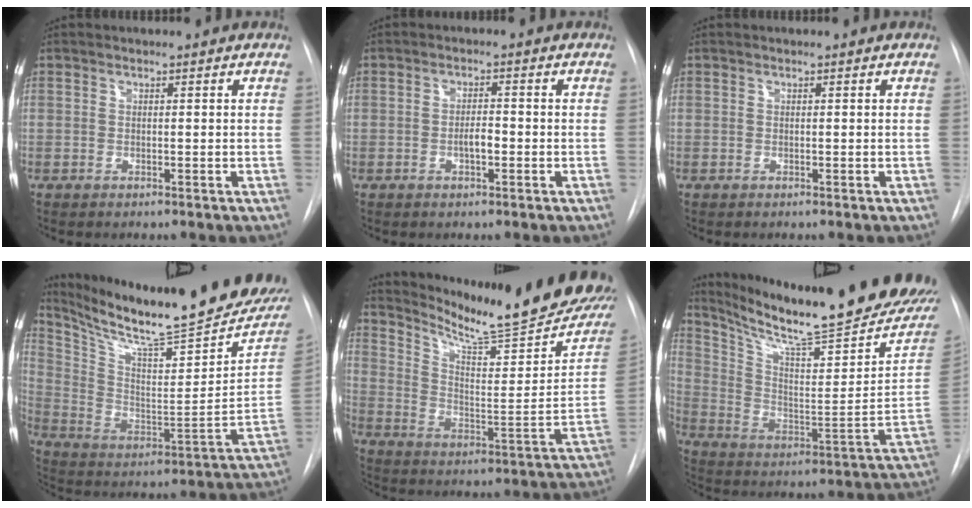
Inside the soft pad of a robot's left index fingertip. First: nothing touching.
{"total": 2.6, "force": [-1.4, 0.7, 2.0], "torque": [-0.034, -0.002, -0.023]}
{"total": 0.0}
{"total": 27.0, "force": [22.8, 4.3, 13.9], "torque": [-0.228, -0.069, 0.325]}
{"total": 25.6, "force": [21.3, 3.0, 13.9], "torque": [-0.213, -0.081, 0.284]}
{"total": 25.8, "force": [22.3, 1.9, 12.9], "torque": [-0.213, -0.090, 0.318]}